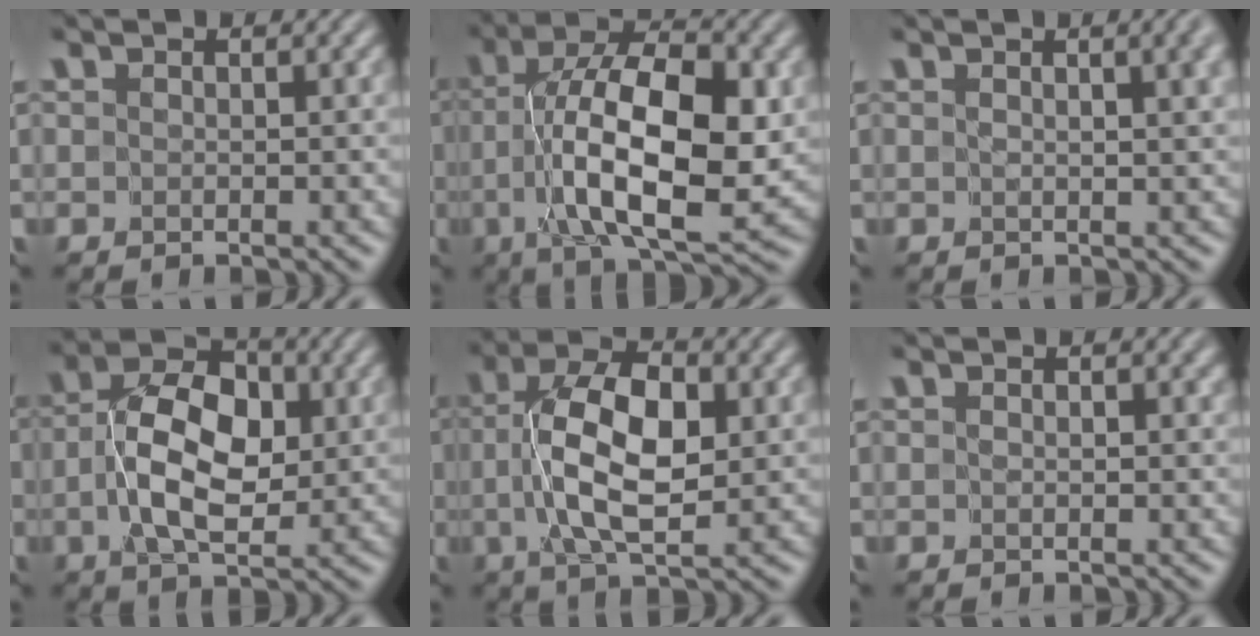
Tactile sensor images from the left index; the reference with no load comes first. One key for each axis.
{"total": 12.5, "fx": -1.0, "fy": 5.0, "fz": 11.4, "tx": -0.191, "ty": 0.005, "tz": -0.018}
{"total": 3.6, "fx": 1.2, "fy": 1.1, "fz": 3.2, "tx": -0.018, "ty": 0.010, "tz": 0.007}
{"total": 7.6, "fx": 0.2, "fy": 4.5, "fz": 6.1, "tx": -0.112, "ty": 0.009, "tz": -0.002}
{"total": 8.3, "fx": 0.4, "fy": 3.8, "fz": 7.4, "tx": -0.136, "ty": 0.010, "tz": 0.003}
{"total": 0.0}